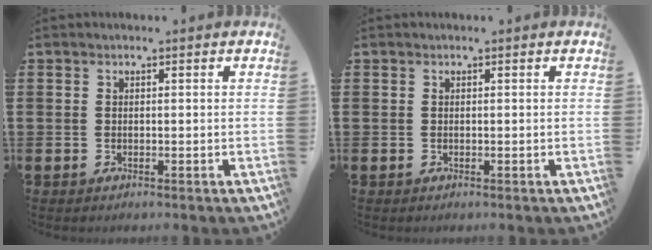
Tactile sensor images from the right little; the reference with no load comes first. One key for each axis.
{"total": 0.0}